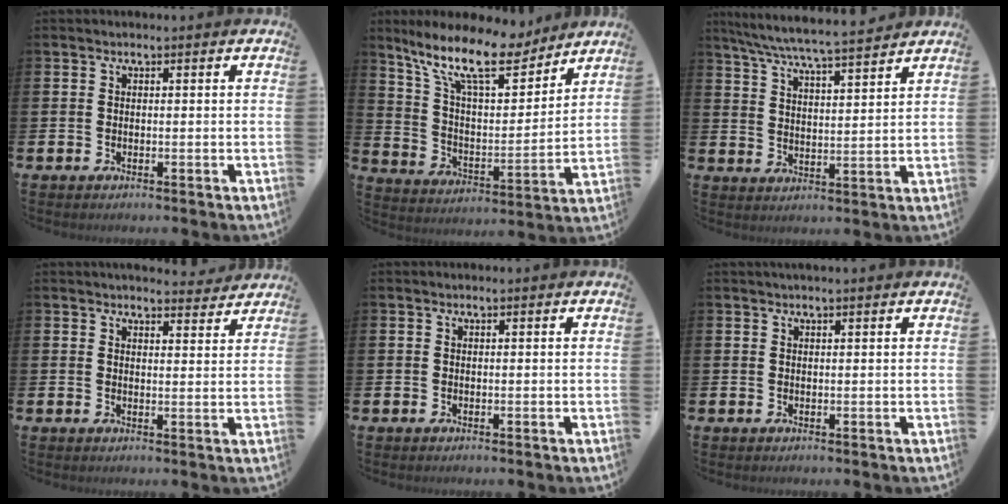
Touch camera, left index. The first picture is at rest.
{"total": 13.5, "force": [10.4, 4.7, 7.3], "torque": [-0.170, -0.052, 0.182]}
{"total": 7.0, "force": [6.6, 0.1, 2.3], "torque": [-0.071, -0.041, 0.117]}
{"total": 3.4, "force": [3.4, 0.5, 0.2], "torque": [0.007, -0.024, 0.058]}
{"total": 0.0}
{"total": 0.9, "force": [0.8, 0.0, 0.4], "torque": [0.001, -0.003, 0.012]}